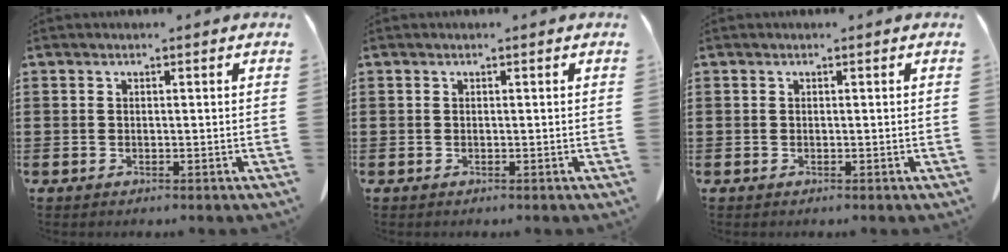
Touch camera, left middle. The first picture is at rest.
{"total": 0.0}
{"total": 0.0}